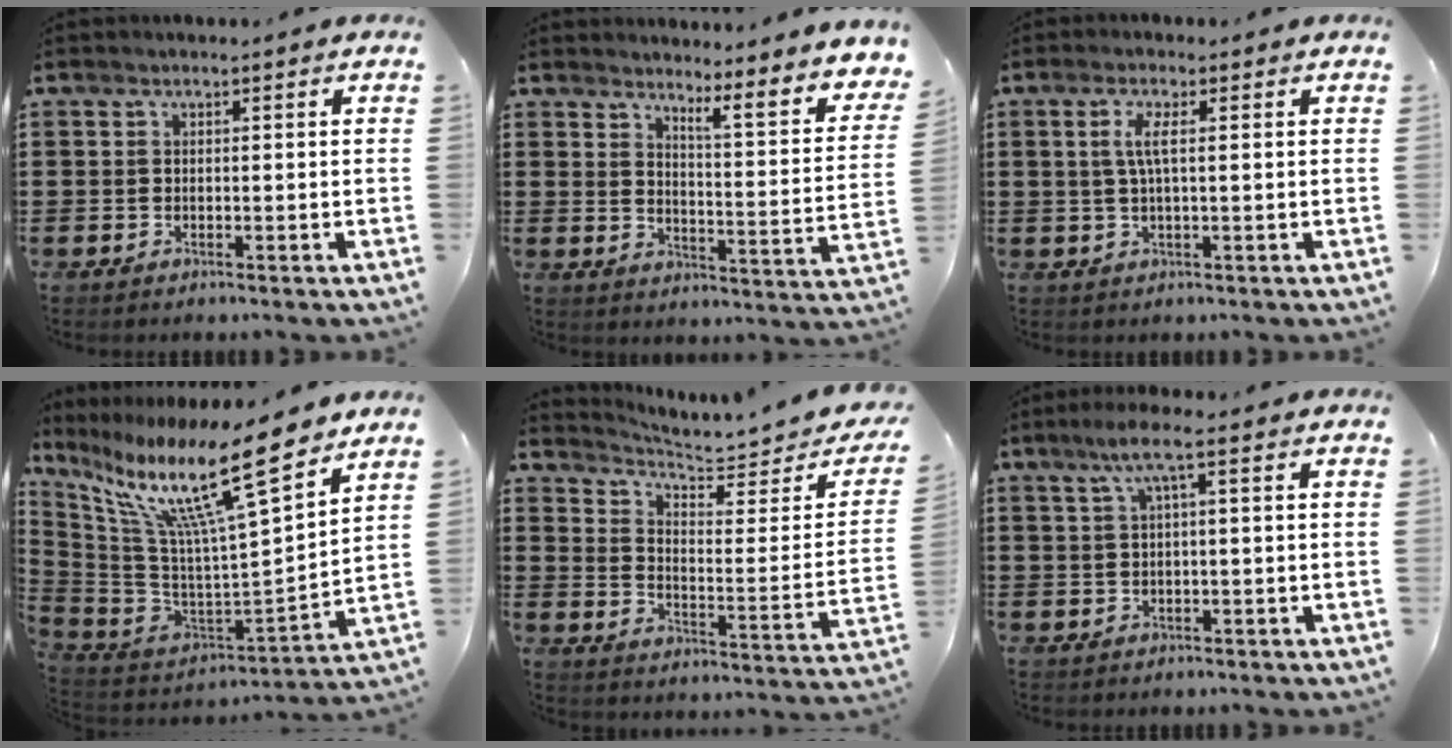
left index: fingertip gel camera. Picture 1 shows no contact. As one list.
[{"total": 5.1, "force": [4.2, -0.5, 2.7], "torque": [-0.041, -0.060, 0.055]}, {"total": 3.3, "force": [0.7, 0.4, 3.2], "torque": [-0.072, -0.003, 0.008]}, {"total": 16.1, "force": [10.8, 1.4, 11.8], "torque": [-0.243, -0.073, 0.172]}, {"total": 4.6, "force": [4.2, 0.5, 1.7], "torque": [-0.050, -0.035, 0.066]}, {"total": 4.2, "force": [1.1, 0.3, 4.0], "torque": [-0.080, 0.004, 0.015]}]